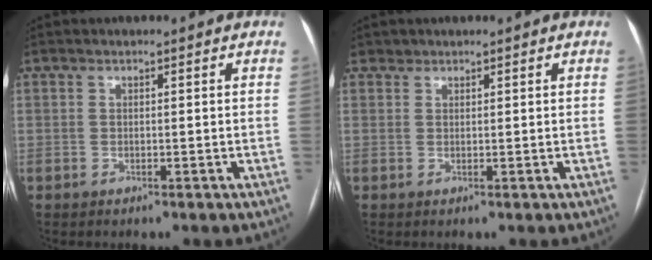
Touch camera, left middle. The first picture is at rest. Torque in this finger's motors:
{"motor_torque": [0.16, -0.28, 0.02, 0.00]}